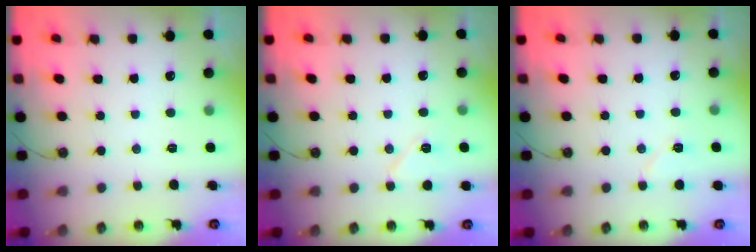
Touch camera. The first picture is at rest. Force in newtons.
{"total": 6.8, "press": 6.5, "slide": 1.8}
{"total": 6.3, "press": 5.7, "slide": 2.7}